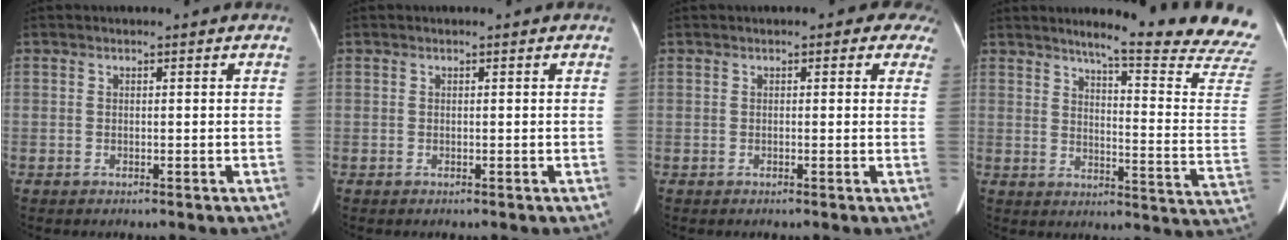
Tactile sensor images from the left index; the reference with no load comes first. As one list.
[{"total": 0.0}, {"total": 5.3, "force": [3.7, 2.2, 3.1], "torque": [-0.014, 0.007, 0.027]}, {"total": 20.9, "force": [19.0, -1.5, 8.7], "torque": [-0.120, -0.129, 0.220]}]